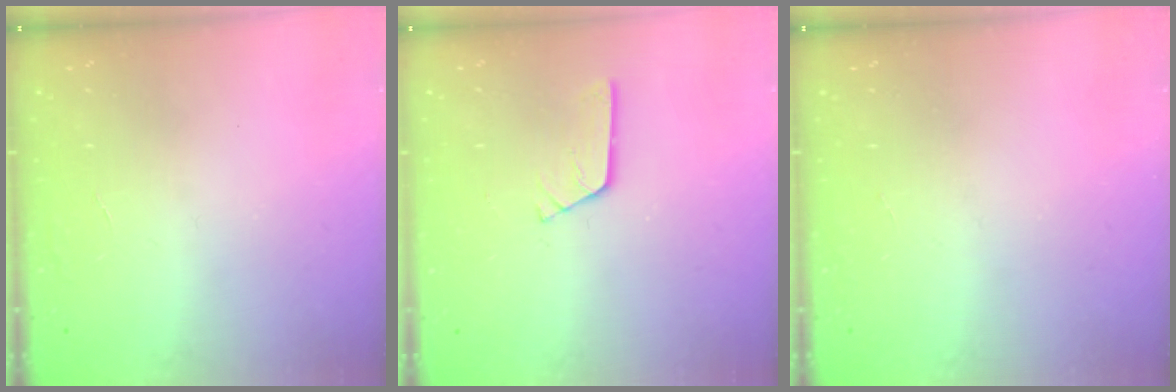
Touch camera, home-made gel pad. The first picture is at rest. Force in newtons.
{"total": 3.1, "press": 3.1, "slide": 0.1}
{"total": 0.0}